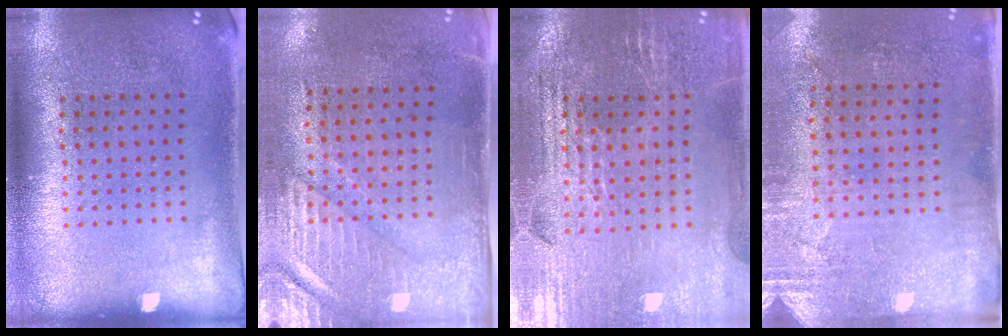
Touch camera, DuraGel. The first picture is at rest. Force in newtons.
{"total": 2.9, "press": 2.5, "slide": 1.5}
{"total": 2.8, "press": 2.8, "slide": 0.4}
{"total": 2.8, "press": 2.4, "slide": 1.6}